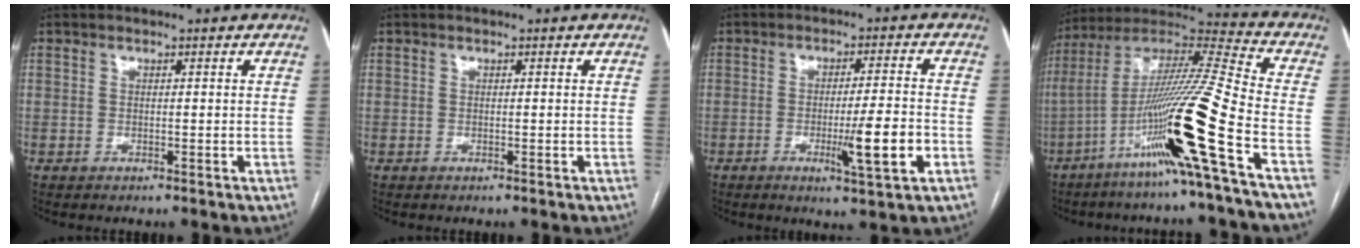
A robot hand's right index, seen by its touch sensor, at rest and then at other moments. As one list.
[{"total": 0.0}, {"total": 8.2, "force": [-2.7, -0.3, 7.7], "torque": [-0.121, -0.015, -0.043]}, {"total": 21.4, "force": [-9.2, -2.1, 19.2], "torque": [-0.378, -0.026, -0.177]}]